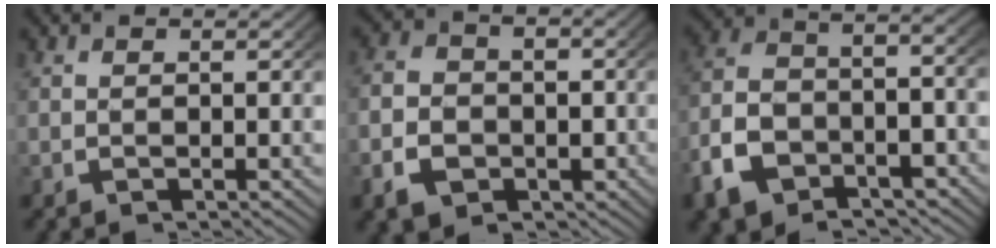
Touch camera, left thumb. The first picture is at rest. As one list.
[{"total": 6.2, "force": [-2.0, 4.9, 3.2], "torque": [-0.060, -0.021, -0.026]}, {"total": 8.8, "force": [-3.6, 6.1, 5.3], "torque": [-0.138, -0.026, -0.047]}]